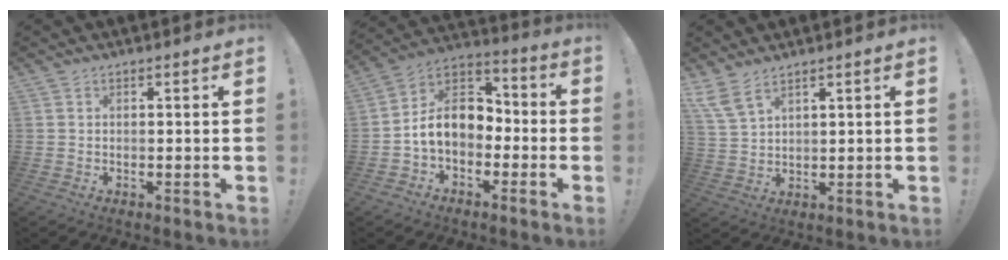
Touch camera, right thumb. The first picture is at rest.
{"total": 12.9, "force": [-0.7, 9.9, 8.2], "torque": [-0.130, 0.010, -0.007]}
{"total": 6.1, "force": [4.6, 2.0, 3.4], "torque": [-0.066, -0.020, 0.090]}